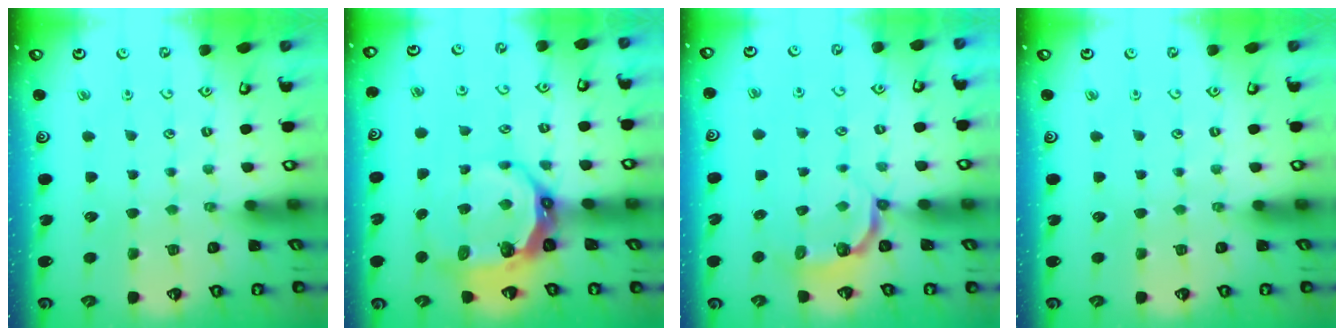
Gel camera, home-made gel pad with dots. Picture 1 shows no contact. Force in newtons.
{"total": 9.5, "press": 8.6, "slide": 4.0}
{"total": 4.8, "press": 3.7, "slide": 3.0}
{"total": 0.0}